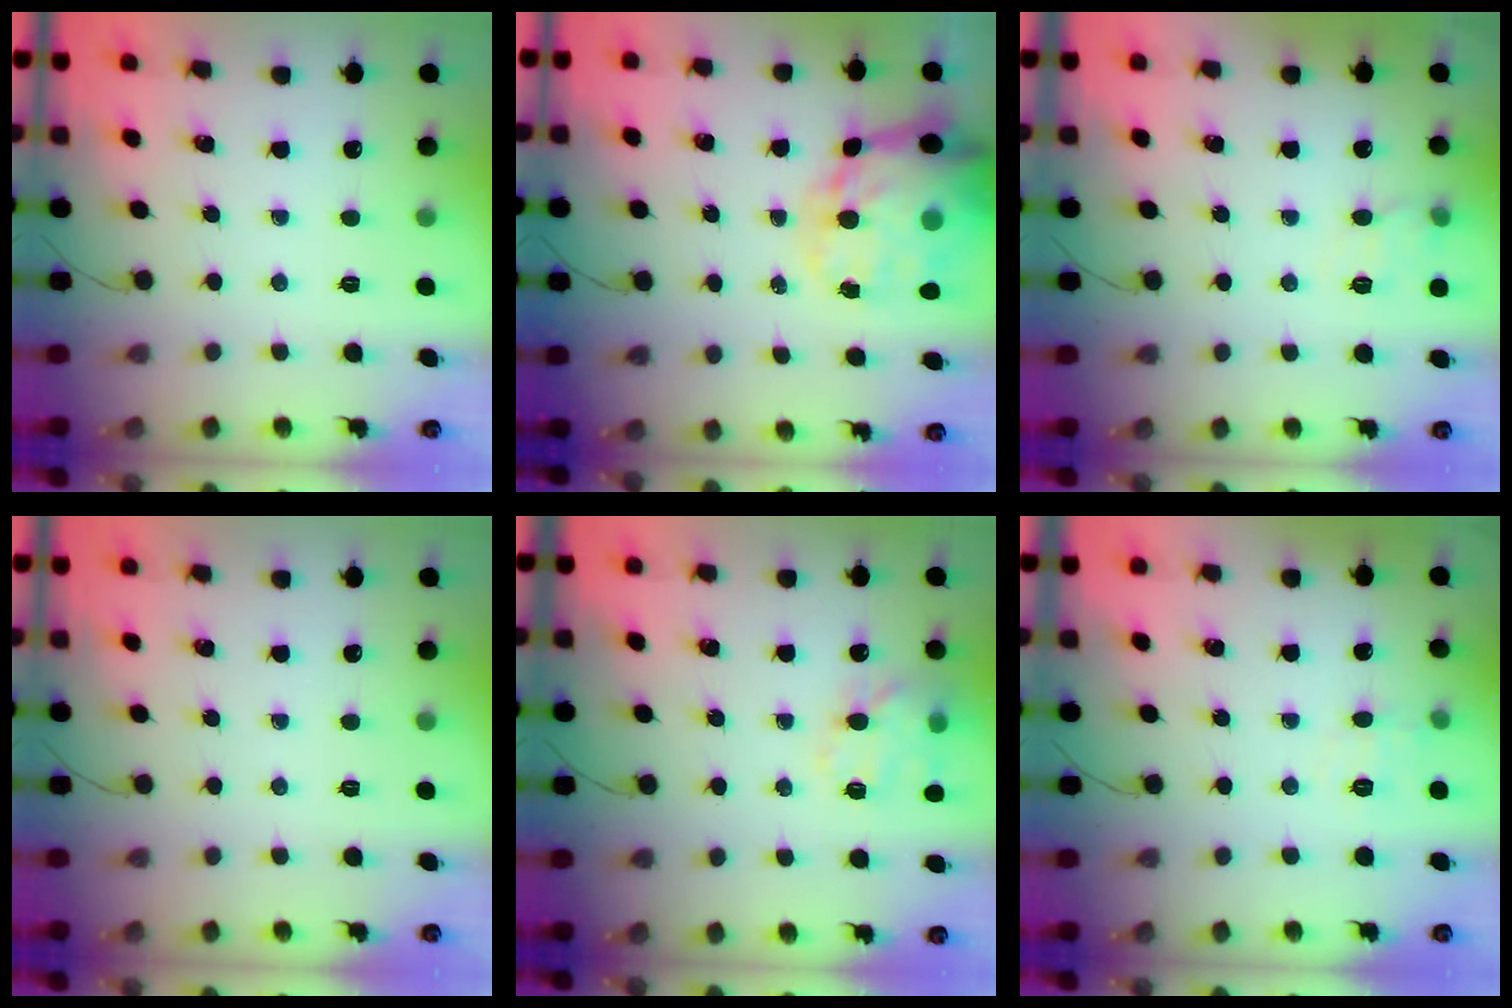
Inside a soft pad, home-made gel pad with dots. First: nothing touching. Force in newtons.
{"total": 21.9, "press": 21.1, "slide": 5.9}
{"total": 9.3, "press": 9.2, "slide": 1.6}
{"total": 0.0}
{"total": 13.5, "press": 13.3, "slide": 1.7}
{"total": 5.9, "press": 5.7, "slide": 1.5}